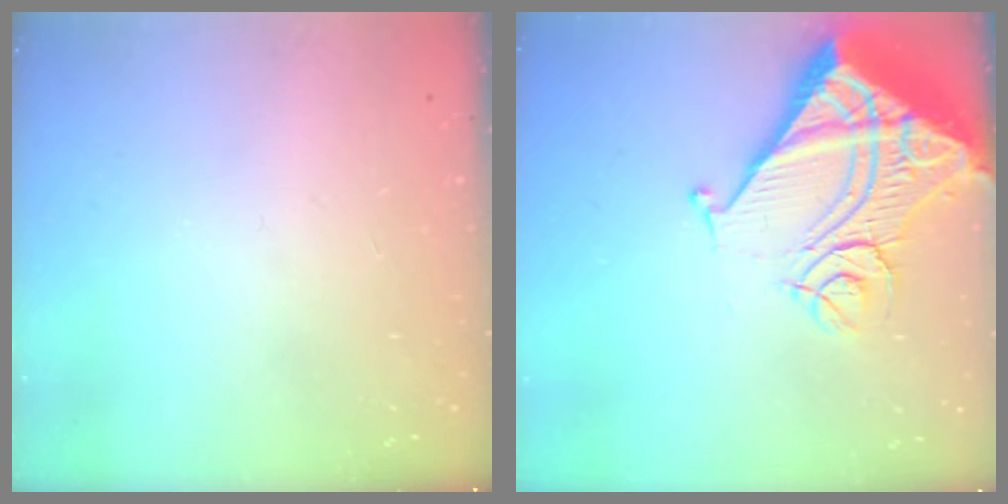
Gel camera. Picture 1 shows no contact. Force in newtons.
{"total": 20.9, "press": 20.7, "slide": 2.6}